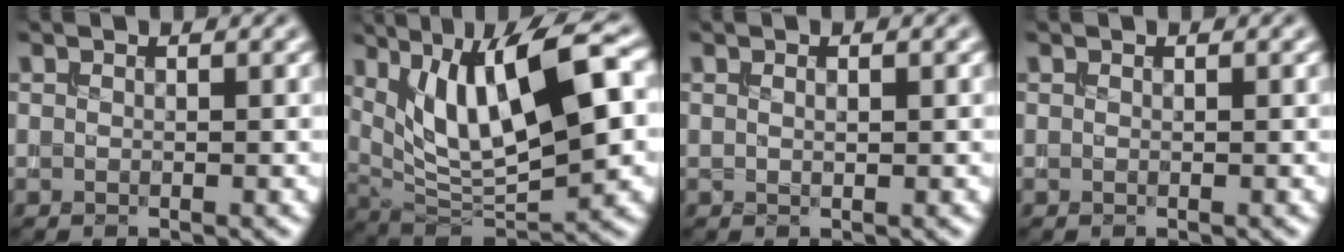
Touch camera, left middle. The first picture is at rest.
{"total": 11.9, "force": [3.3, 3.8, 10.7], "torque": [-0.175, 0.006, 0.060]}
{"total": 0.8, "force": [0.3, 0.1, 0.7], "torque": [-0.012, 0.000, 0.006]}
{"total": 0.0}